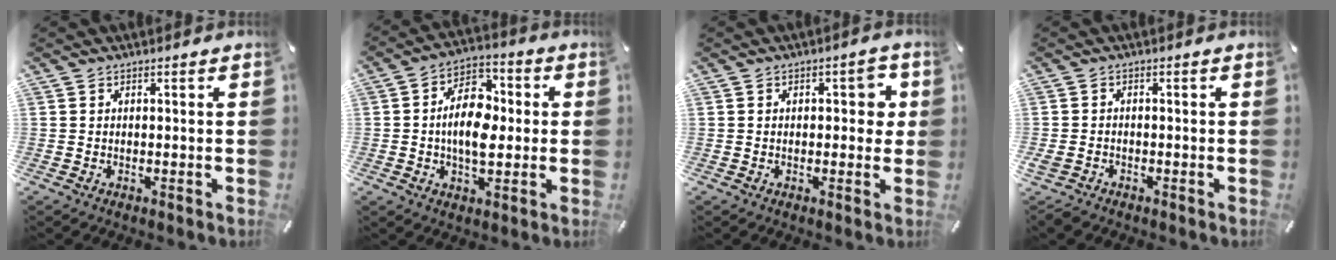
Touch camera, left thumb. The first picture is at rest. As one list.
[{"total": 12.2, "force": [-0.7, 8.0, 9.2], "torque": [-0.161, 0.011, -0.012]}, {"total": 4.5, "force": [0.6, 2.4, 3.8], "torque": [-0.036, -0.003, -0.002]}, {"total": 2.0, "force": [-1.4, 1.3, 0.8], "torque": [-0.021, 0.004, -0.030]}]